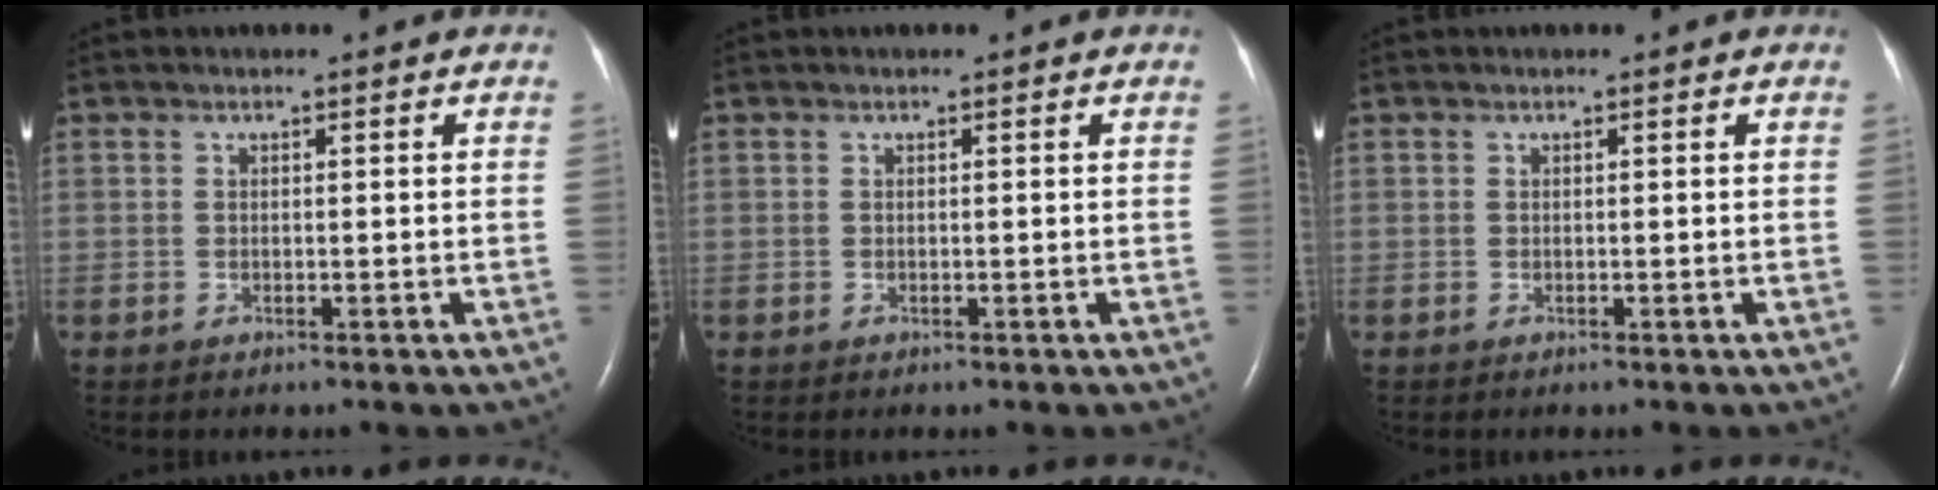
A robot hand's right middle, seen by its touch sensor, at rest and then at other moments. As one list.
[{"total": 0.0}, {"total": 0.0}]